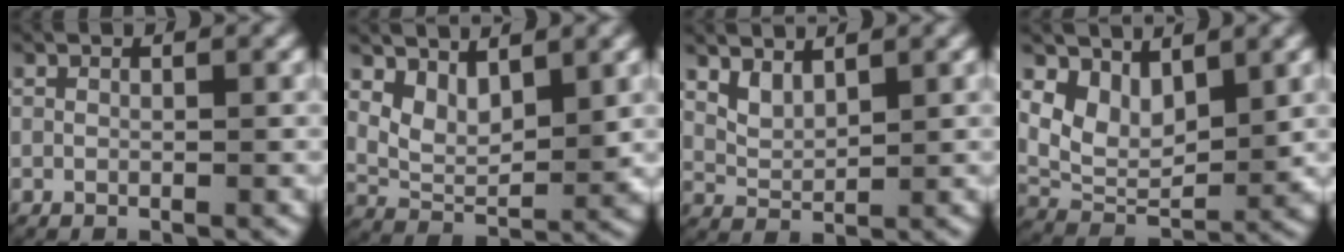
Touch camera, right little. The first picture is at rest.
{"total": 5.0, "force": [1.6, 3.3, 3.3], "torque": [-0.070, -0.015, 0.030]}
{"total": 2.3, "force": [1.3, 1.5, 1.2], "torque": [-0.035, -0.010, 0.029]}
{"total": 7.9, "force": [1.2, 6.0, 5.0], "torque": [-0.101, -0.016, 0.022]}